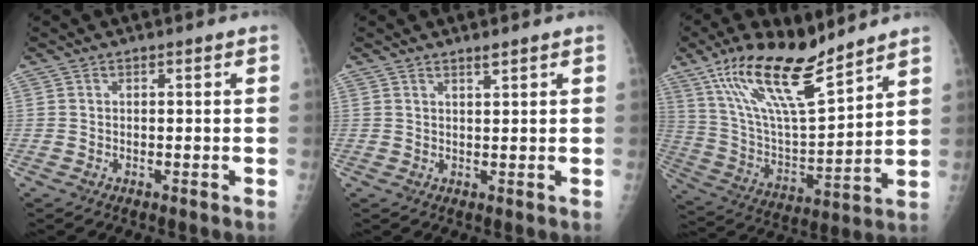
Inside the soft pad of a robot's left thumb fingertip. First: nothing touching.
{"total": 1.4, "force": [1.2, 0.1, 0.8], "torque": [-0.010, -0.010, 0.021]}
{"total": 19.3, "force": [13.6, 4.8, 12.8], "torque": [-0.214, -0.062, 0.258]}